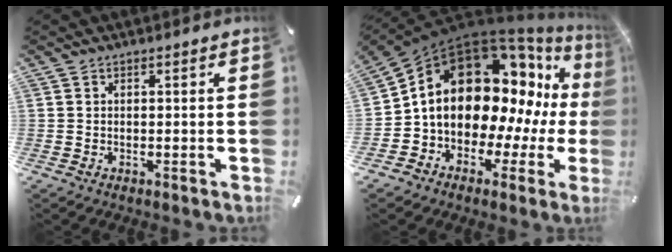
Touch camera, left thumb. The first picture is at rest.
{"total": 20.4, "force": [4.6, 14.1, 13.9], "torque": [-0.230, -0.055, 0.091]}